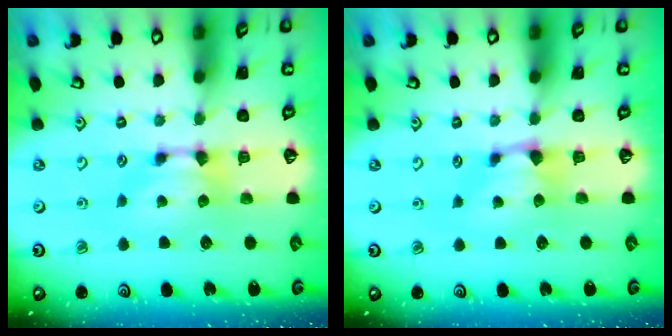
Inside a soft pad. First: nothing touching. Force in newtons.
{"total": 0.8, "press": 0.2, "slide": 0.8}